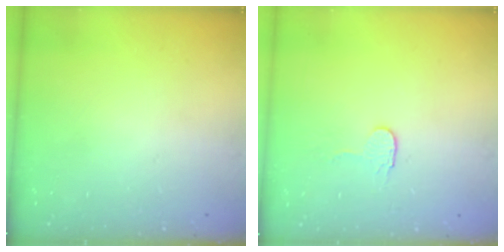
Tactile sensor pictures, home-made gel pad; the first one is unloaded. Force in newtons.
{"total": 3.2, "press": 3.2, "slide": 0.3}